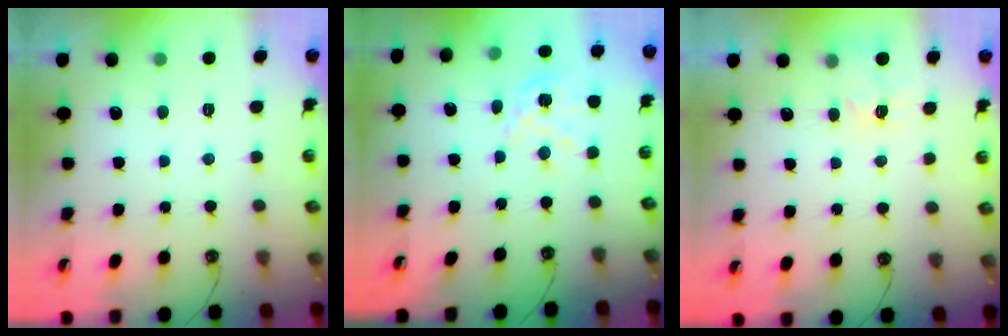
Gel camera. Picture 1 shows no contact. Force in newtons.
{"total": 5.9, "press": 5.9, "slide": 0.5}
{"total": 2.9, "press": 2.8, "slide": 0.4}